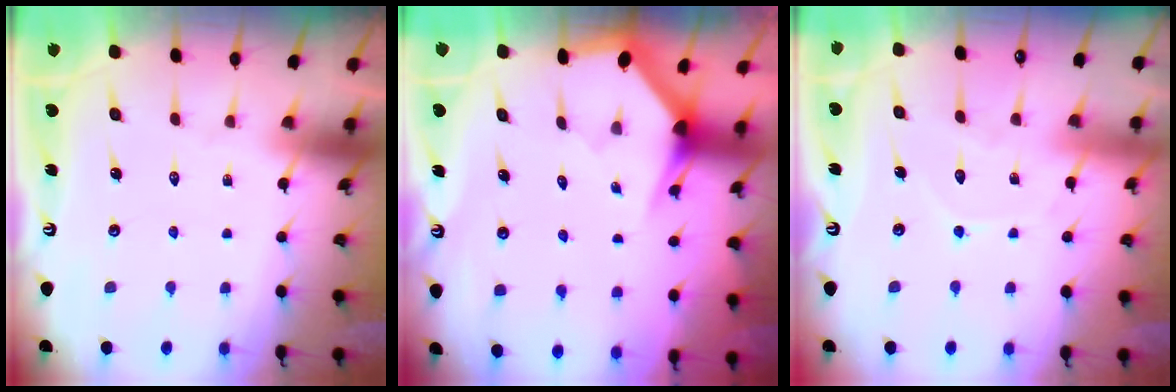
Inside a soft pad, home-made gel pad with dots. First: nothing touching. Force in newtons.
{"total": 3.0, "press": 3.0, "slide": 0.1}
{"total": 6.1, "press": 6.1, "slide": 0.7}